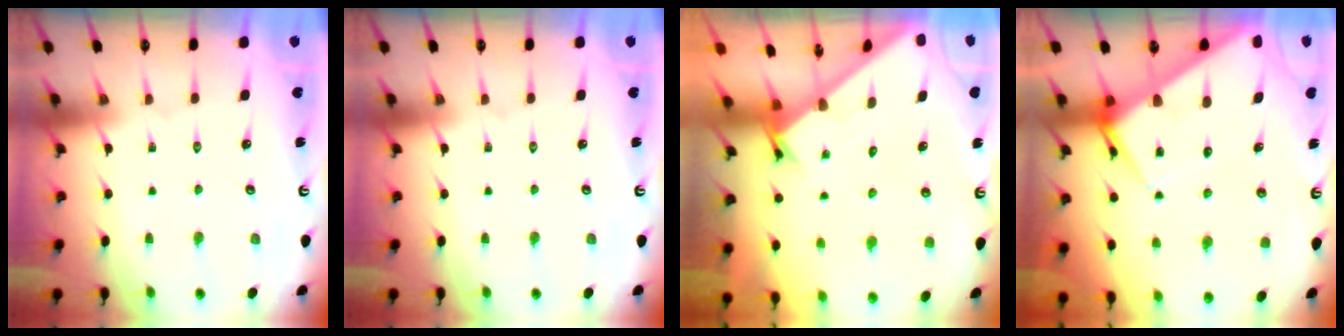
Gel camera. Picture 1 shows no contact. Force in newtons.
{"total": 0.0}
{"total": 1.6, "press": 1.6, "slide": 0.1}
{"total": 7.3, "press": 7.3, "slide": 0.5}